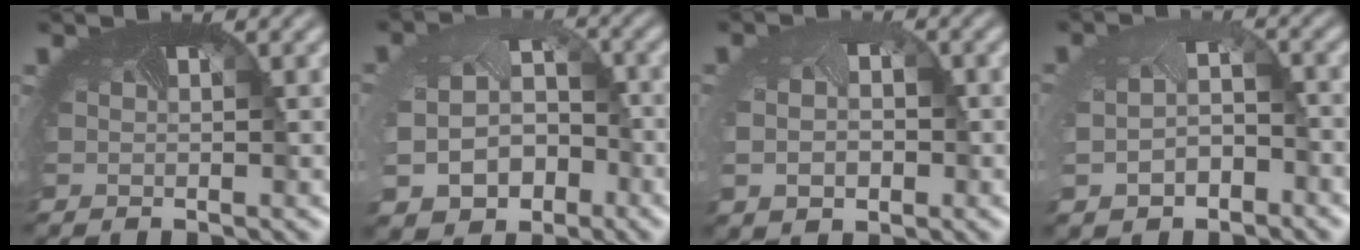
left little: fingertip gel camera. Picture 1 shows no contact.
{"total": 7.4, "force": [-2.4, 5.8, 4.0], "torque": [-0.092, -0.042, -0.019]}
{"total": 3.8, "force": [-0.3, 2.9, 2.5], "torque": [-0.056, -0.012, 0.004]}
{"total": 3.9, "force": [-1.1, 2.6, 2.8], "torque": [-0.073, -0.016, -0.016]}